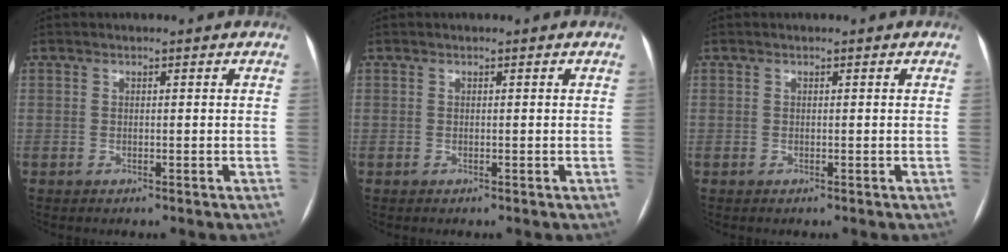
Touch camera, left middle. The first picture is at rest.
{"total": 0.0}
{"total": 0.0}